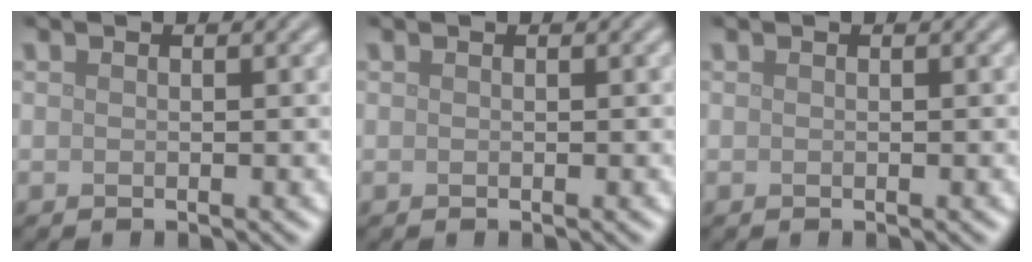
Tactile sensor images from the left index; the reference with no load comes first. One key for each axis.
{"total": 0.0}
{"total": 0.0}